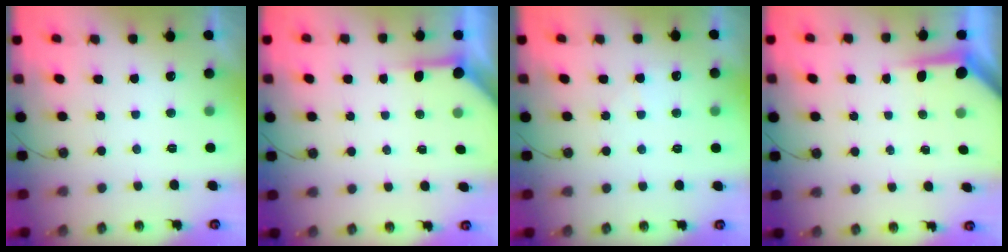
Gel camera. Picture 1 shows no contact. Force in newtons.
{"total": 3.9, "press": 3.9, "slide": 0.4}
{"total": 4.8, "press": 4.8, "slide": 0.6}
{"total": 4.0, "press": 4.0, "slide": 0.4}